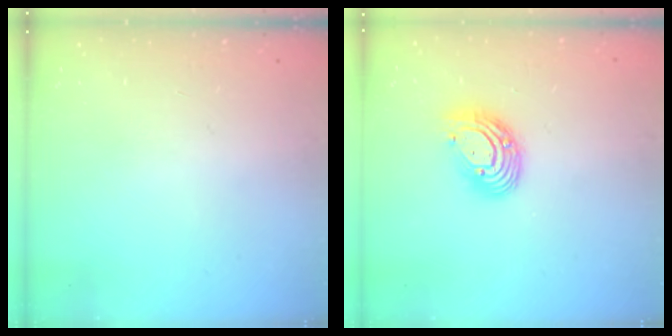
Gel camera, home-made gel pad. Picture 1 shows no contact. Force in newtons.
{"total": 11.1, "press": 11.0, "slide": 1.1}